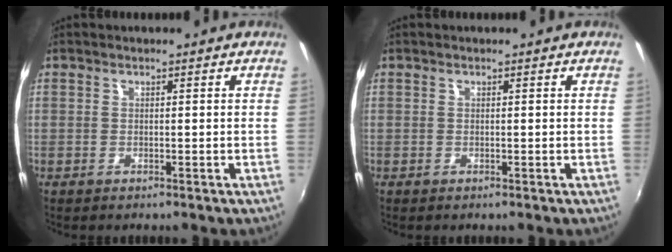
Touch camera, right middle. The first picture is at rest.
{"total": 0.0}